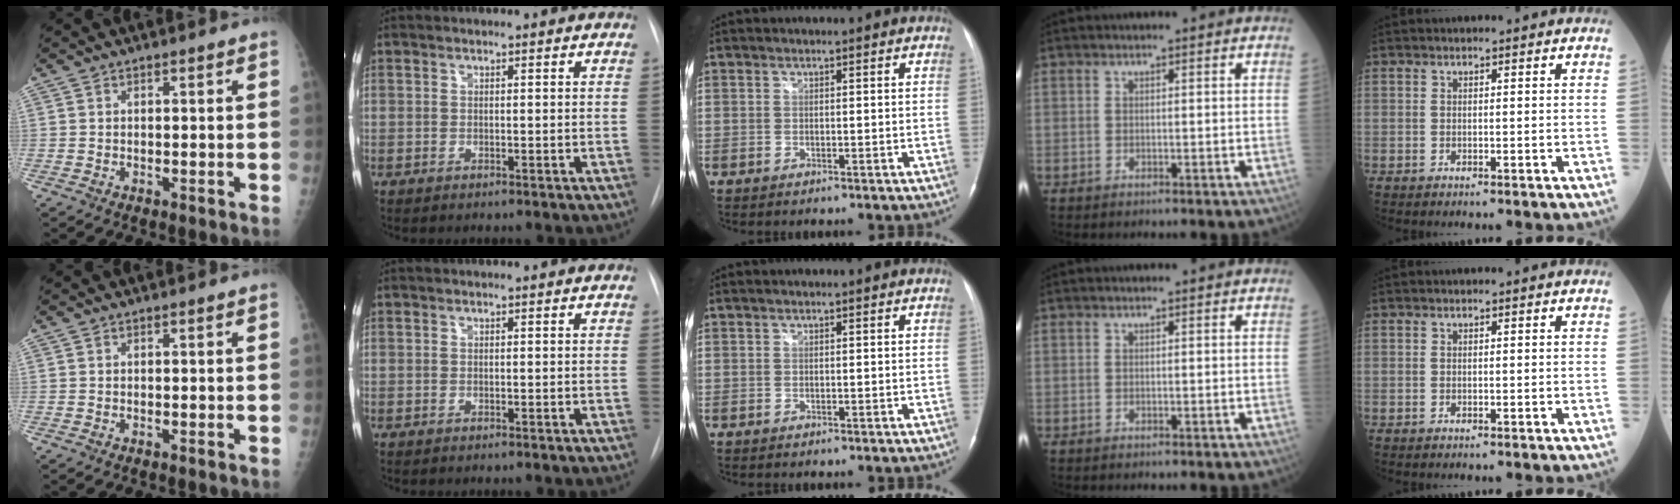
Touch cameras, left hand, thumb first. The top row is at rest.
{}